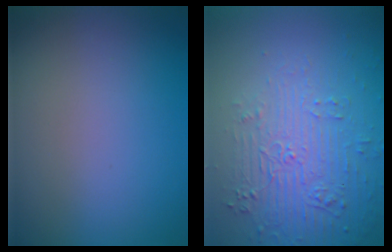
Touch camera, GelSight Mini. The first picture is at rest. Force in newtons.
{"total": 5.4, "press": 3.5, "slide": 4.1}